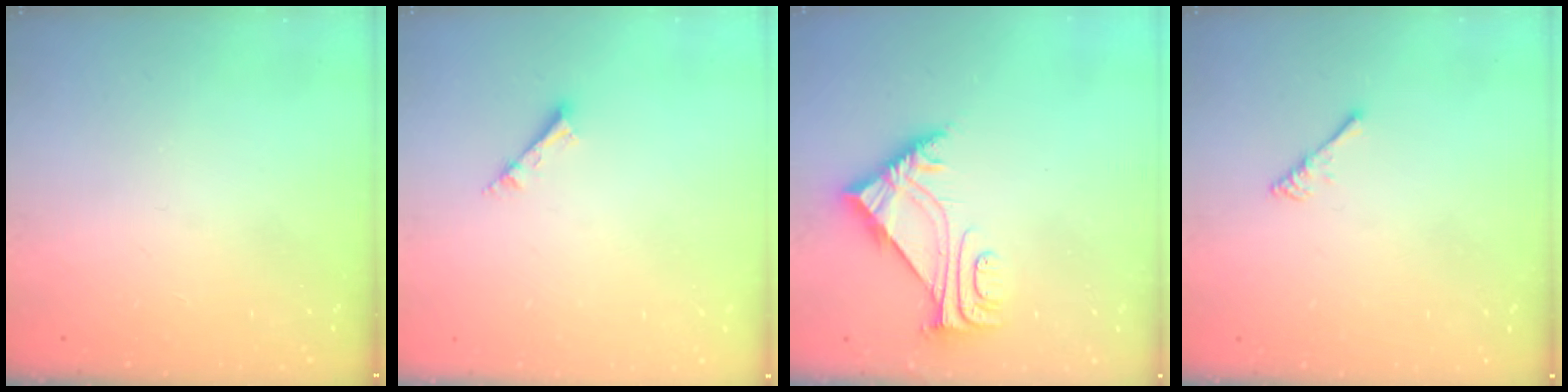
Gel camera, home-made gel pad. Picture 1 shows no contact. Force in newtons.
{"total": 2.3, "press": 2.3, "slide": 0.1}
{"total": 6.5, "press": 6.5, "slide": 0.2}
{"total": 2.5, "press": 2.5, "slide": 0.4}